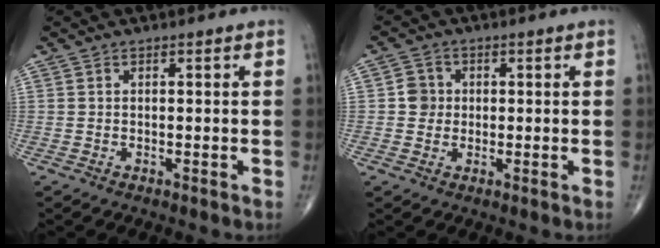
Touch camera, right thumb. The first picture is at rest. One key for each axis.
{"total": 3.4, "fx": 0.2, "fy": 3.3, "fz": 0.9, "tx": 0.005, "ty": 0.006, "tz": -0.001}